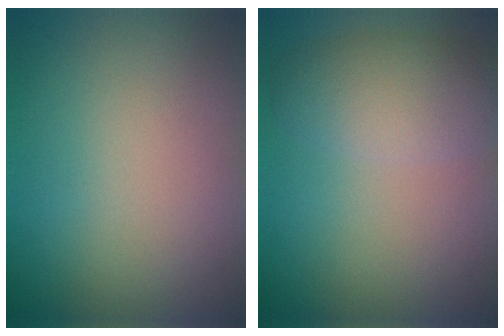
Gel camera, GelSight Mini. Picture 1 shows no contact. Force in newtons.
{"total": 3.8, "press": 3.8, "slide": 0.2}